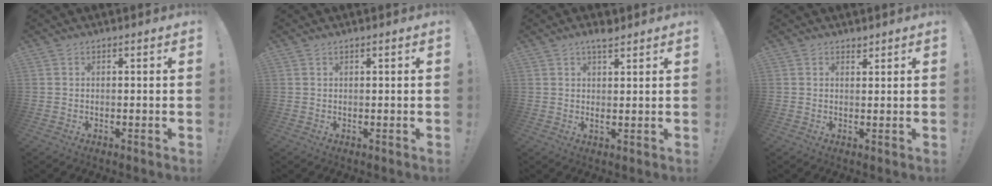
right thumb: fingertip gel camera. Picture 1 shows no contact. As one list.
[{"total": 0.6, "force": [0.4, -0.1, 0.4], "torque": [-0.014, 0.003, 0.009]}, {"total": 3.9, "force": [2.5, 1.0, 2.9], "torque": [-0.042, -0.017, 0.041]}, {"total": 1.6, "force": [1.4, 0.6, 0.4], "torque": [-0.001, -0.010, 0.026]}]